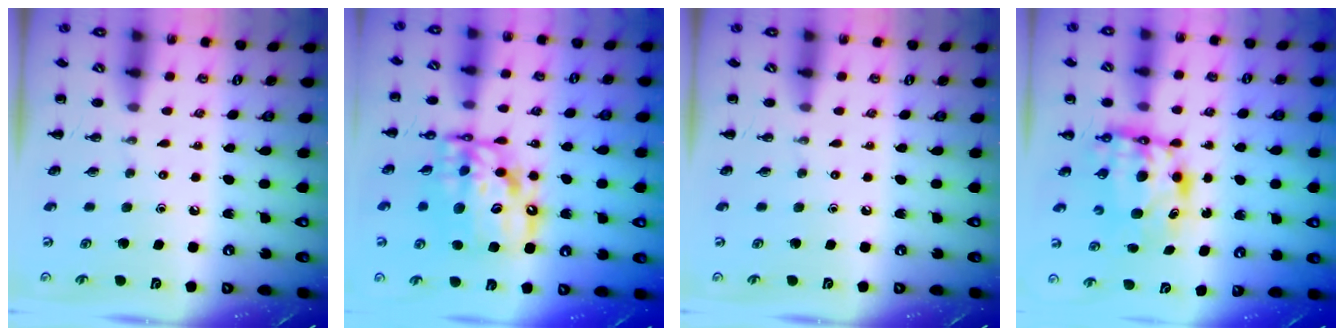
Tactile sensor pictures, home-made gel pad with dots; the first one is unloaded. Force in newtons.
{"total": 15.5, "press": 15.0, "slide": 3.9}
{"total": 0.0}
{"total": 6.5, "press": 6.2, "slide": 1.9}